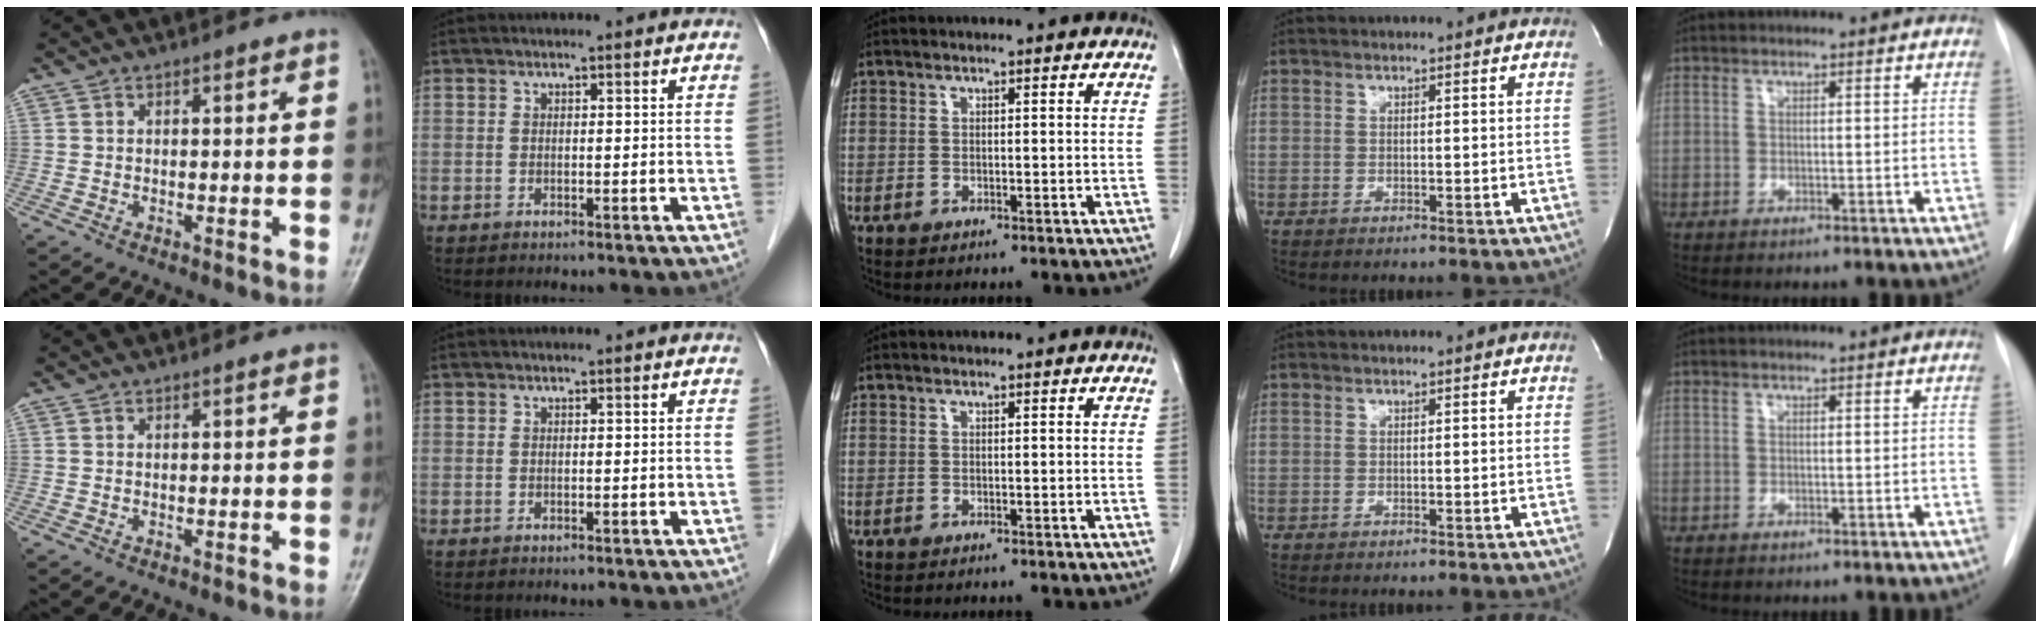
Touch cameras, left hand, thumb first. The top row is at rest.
{}